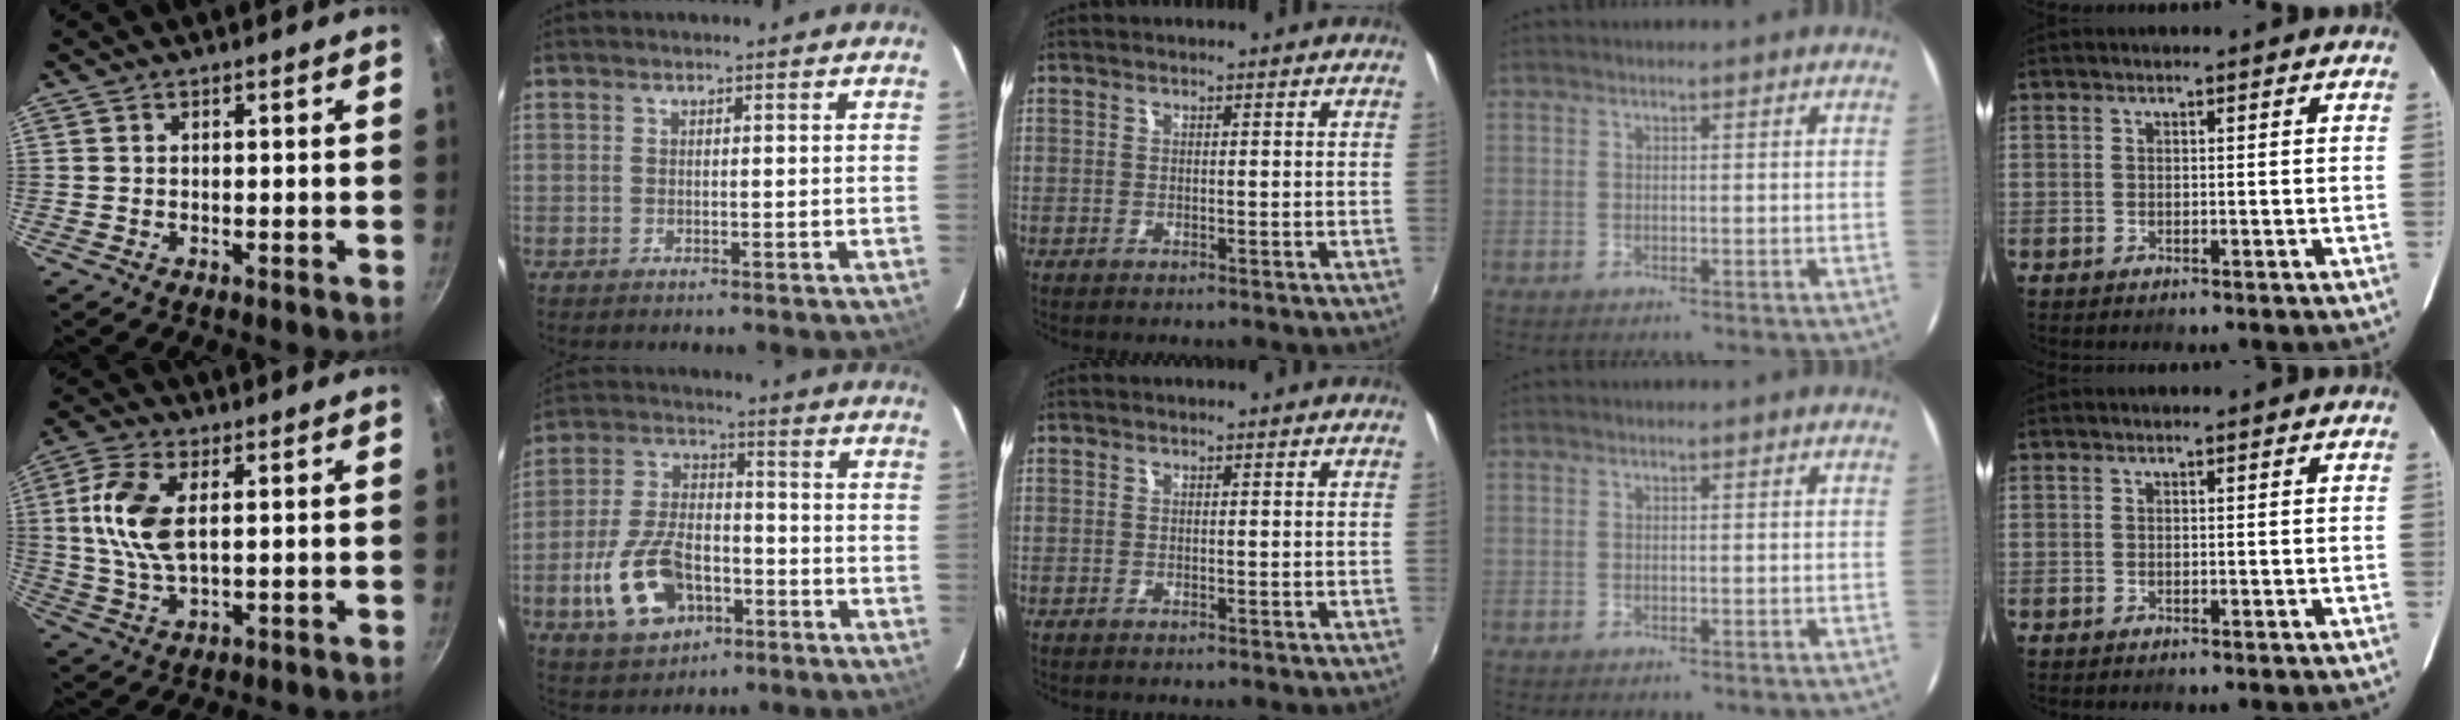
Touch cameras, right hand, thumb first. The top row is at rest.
{"thumb": {"total": 10.5, "force": [1.9, 5.2, 8.9], "torque": [-0.183, 0.004, 0.037]}, "index": {"total": 14.6, "force": [-5.9, 8.6, 10.3], "torque": [-0.224, 0.005, -0.093]}}